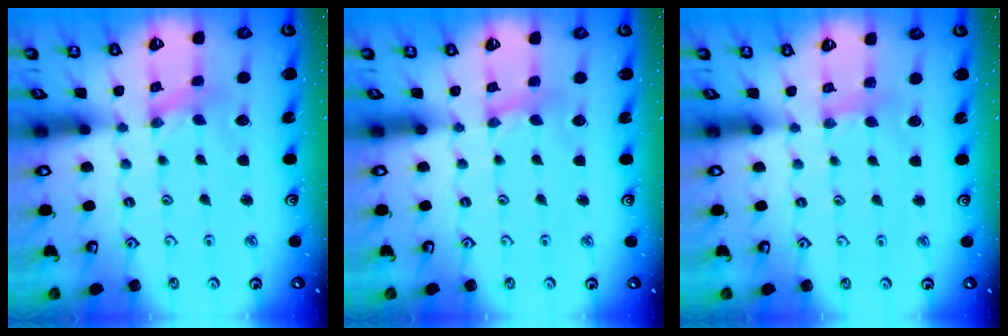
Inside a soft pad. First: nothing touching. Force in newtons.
{"total": 2.3, "press": 2.3, "slide": 0.2}
{"total": 3.7, "press": 3.6, "slide": 0.6}